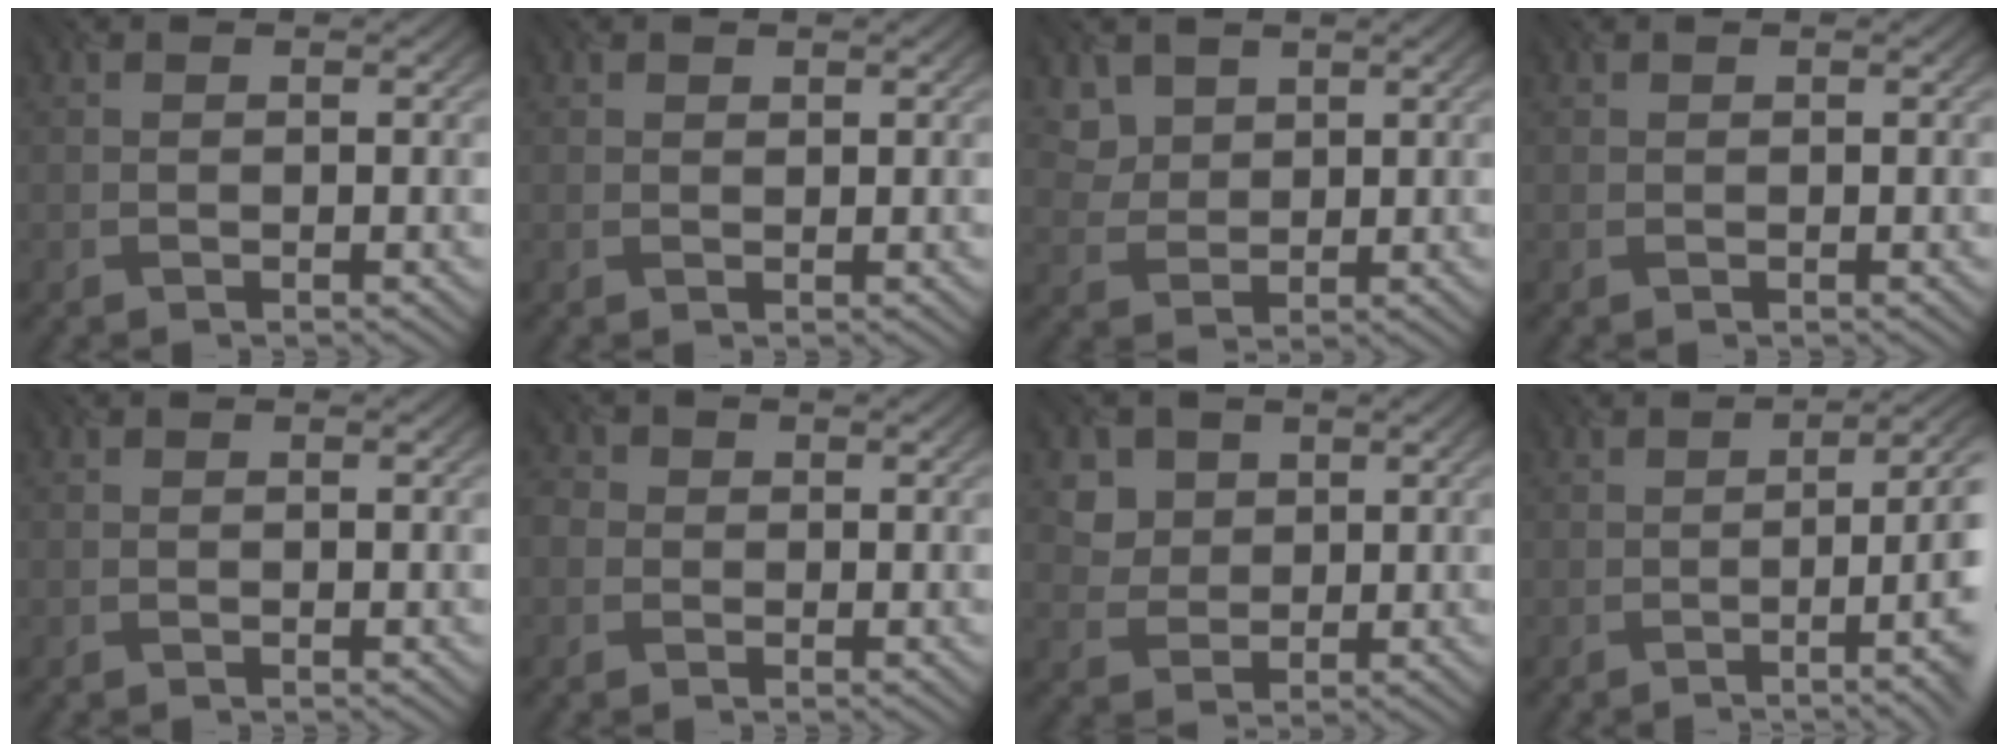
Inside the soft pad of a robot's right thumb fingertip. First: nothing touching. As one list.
[{"total": 0.8, "force": [0.7, 0.3, -0.1], "torque": [0.001, 0.003, 0.019]}, {"total": 3.1, "force": [2.3, 2.1, -0.3], "torque": [-0.013, -0.008, 0.059]}, {"total": 0.0}, {"total": 0.0}, {"total": 1.9, "force": [-0.7, 1.7, -0.2], "torque": [0.001, 0.002, -0.012]}, {"total": 4.1, "force": [2.4, 3.3, 0.1], "torque": [-0.038, -0.004, 0.056]}, {"total": 6.7, "force": [-0.5, 1.7, 6.4], "torque": [-0.074, 0.004, -0.004]}]